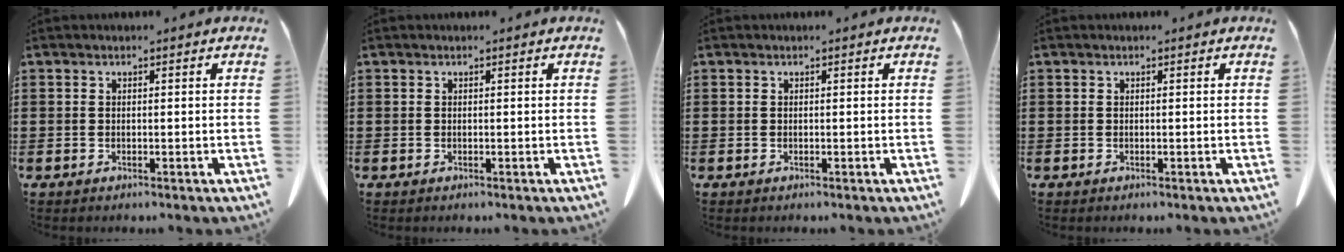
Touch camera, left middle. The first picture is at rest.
{"total": 0.0}
{"total": 0.0}
{"total": 0.0}